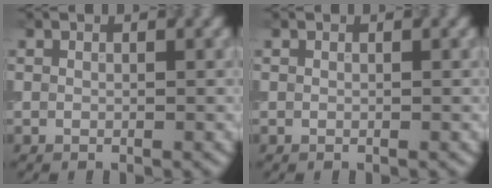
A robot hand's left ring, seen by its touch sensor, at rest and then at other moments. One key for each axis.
{"total": 0.0}